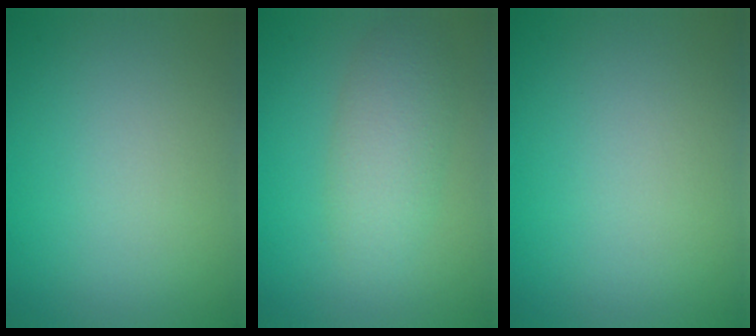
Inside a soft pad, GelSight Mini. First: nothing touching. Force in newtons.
{"total": 3.5, "press": 3.5, "slide": 0.0}
{"total": 0.0}